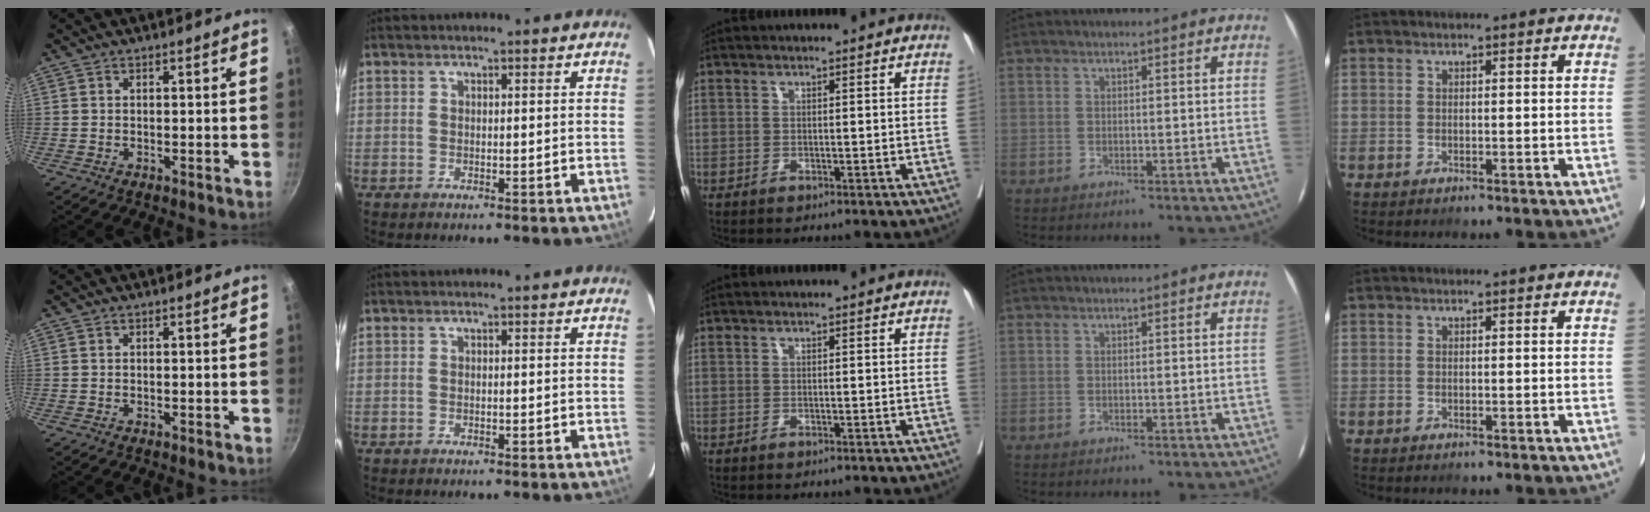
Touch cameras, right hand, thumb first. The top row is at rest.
{}